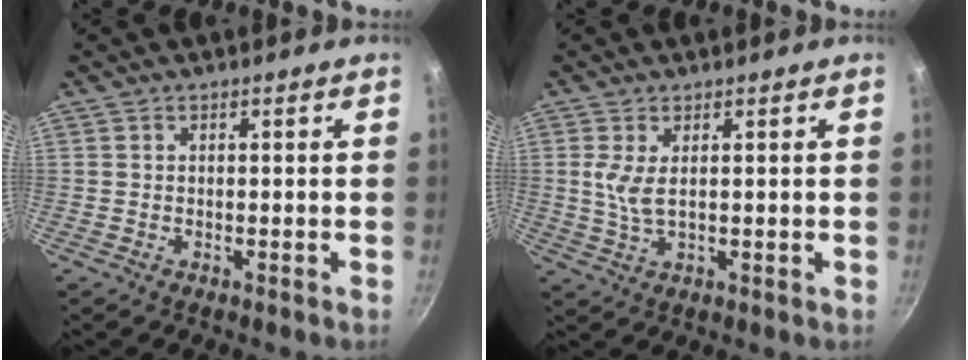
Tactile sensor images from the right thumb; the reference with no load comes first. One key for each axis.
{"total": 4.2, "fx": 0.9, "fy": 1.6, "fz": 3.8, "tx": -0.082, "ty": -0.004, "tz": 0.023}